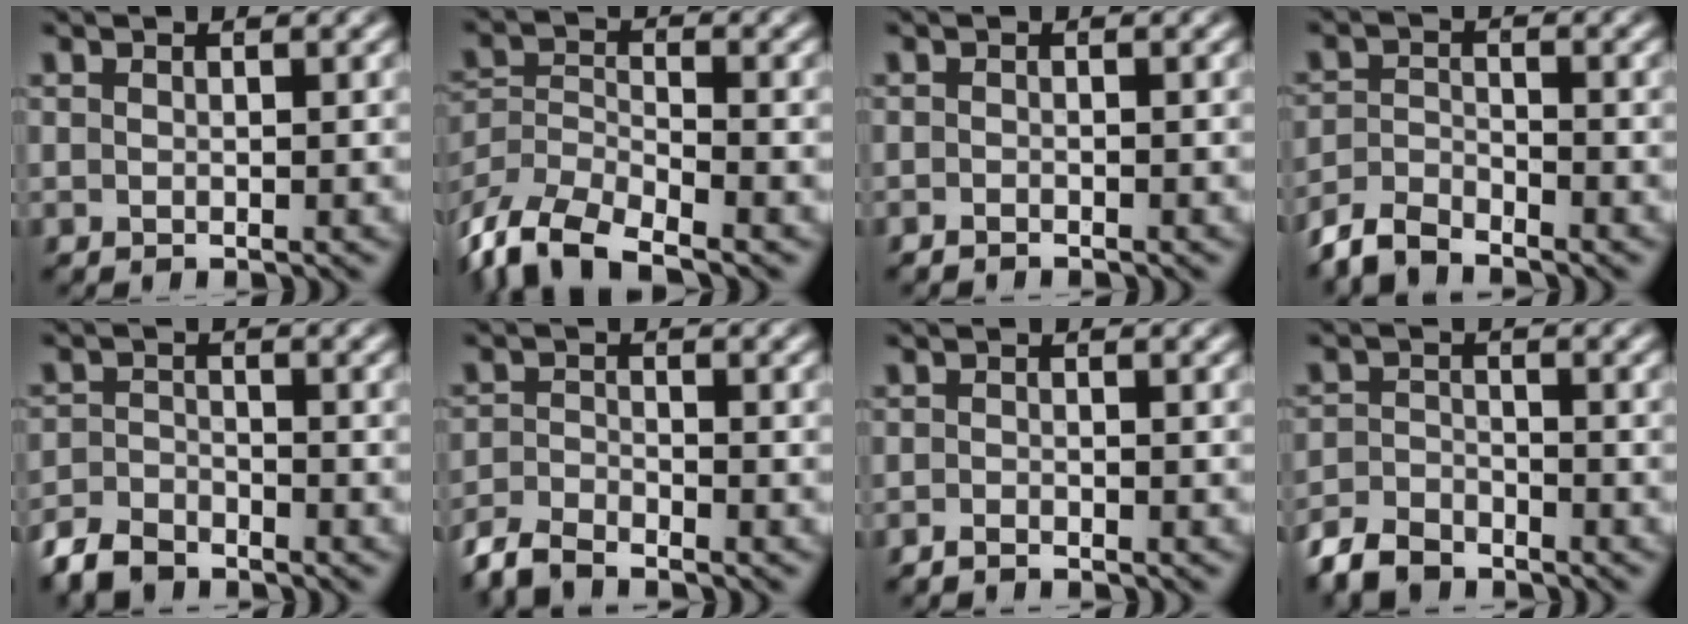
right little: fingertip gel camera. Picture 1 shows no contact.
{"total": 8.8, "force": [-5.1, 5.6, 4.5], "torque": [-0.110, -0.042, -0.073]}
{"total": 0.9, "force": [-0.9, -0.3, -0.2], "torque": [0.000, -0.011, -0.011]}
{"total": 3.6, "force": [-3.3, 1.1, 0.9], "torque": [-0.013, -0.006, -0.059]}
{"total": 3.6, "force": [-3.3, 1.3, 0.6], "torque": [-0.008, -0.011, -0.056]}
{"total": 3.1, "force": [-2.9, 0.7, 0.5], "torque": [-0.011, -0.008, -0.053]}
{"total": 1.2, "force": [-1.2, -0.3, -0.1], "torque": [0.000, -0.010, -0.018]}
{"total": 3.9, "force": [-3.5, 1.5, 0.7], "torque": [-0.009, -0.011, -0.060]}